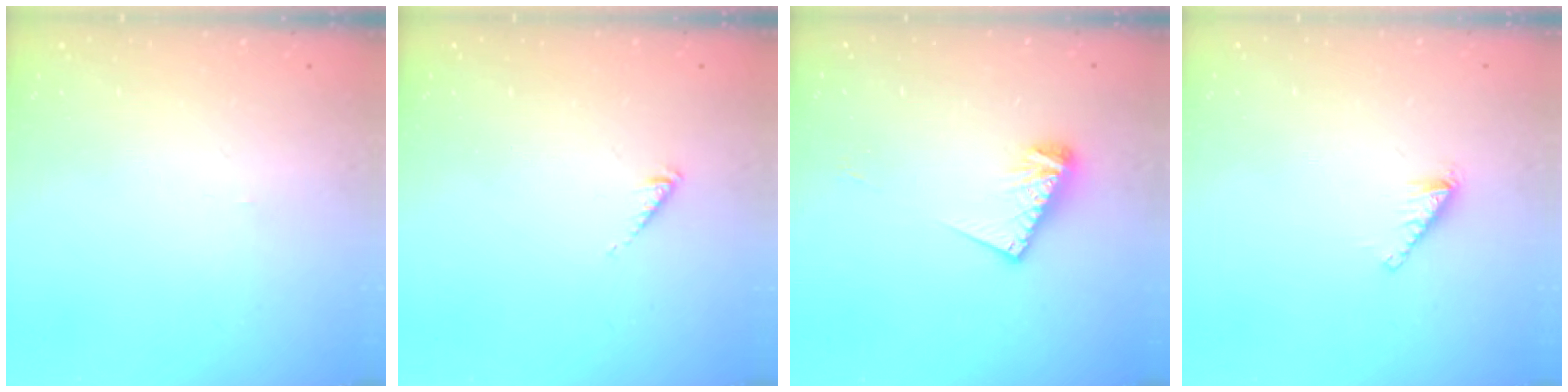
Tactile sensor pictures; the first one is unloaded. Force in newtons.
{"total": 0.8, "press": 0.8, "slide": 0.1}
{"total": 9.6, "press": 9.5, "slide": 1.3}
{"total": 1.7, "press": 1.7, "slide": 0.2}